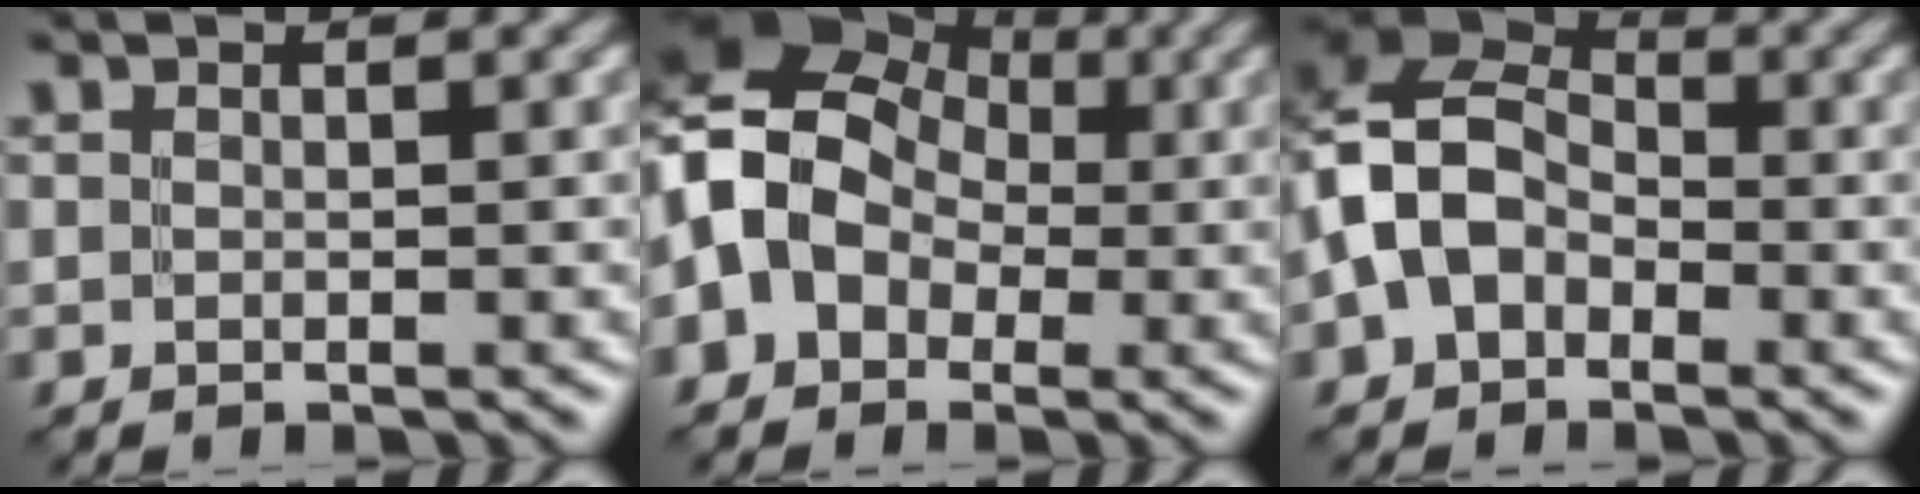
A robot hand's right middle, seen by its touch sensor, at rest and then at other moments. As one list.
[{"total": 9.4, "force": [-0.5, 7.6, 5.6], "torque": [-0.103, 0.007, -0.030]}, {"total": 8.1, "force": [-1.9, 6.2, 4.8], "torque": [-0.089, 0.011, -0.055]}]